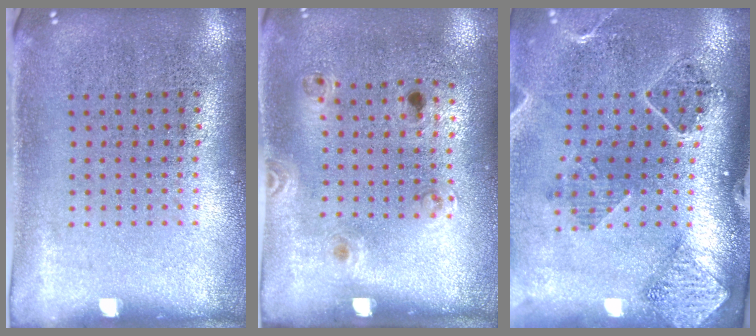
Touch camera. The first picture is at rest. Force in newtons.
{"total": 1.3, "press": 0.7, "slide": 1.1}
{"total": 1.5, "press": 1.5, "slide": 0.1}